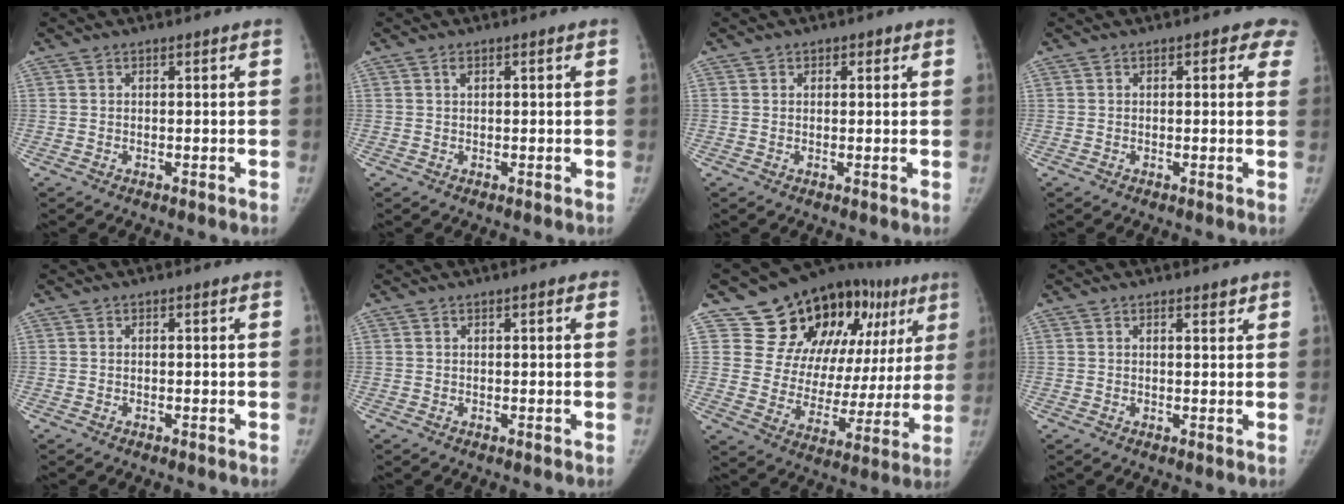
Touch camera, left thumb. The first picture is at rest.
{"total": 0.7, "force": [0.3, 0.4, 0.5], "torque": [-0.007, 0.000, 0.005]}
{"total": 1.5, "force": [0.7, 1.3, 0.3], "torque": [0.016, -0.001, 0.003]}
{"total": 4.3, "force": [2.1, 2.2, 3.0], "torque": [0.000, 0.000, 0.011]}
{"total": 0.0}
{"total": 0.9, "force": [0.3, 0.3, 0.8], "torque": [-0.010, 0.003, 0.002]}
{"total": 24.1, "force": [12.2, 14.5, 14.8], "torque": [-0.149, -0.008, 0.188]}
{"total": 1.5, "force": [1.0, 0.6, 1.0], "torque": [-0.007, -0.005, 0.014]}